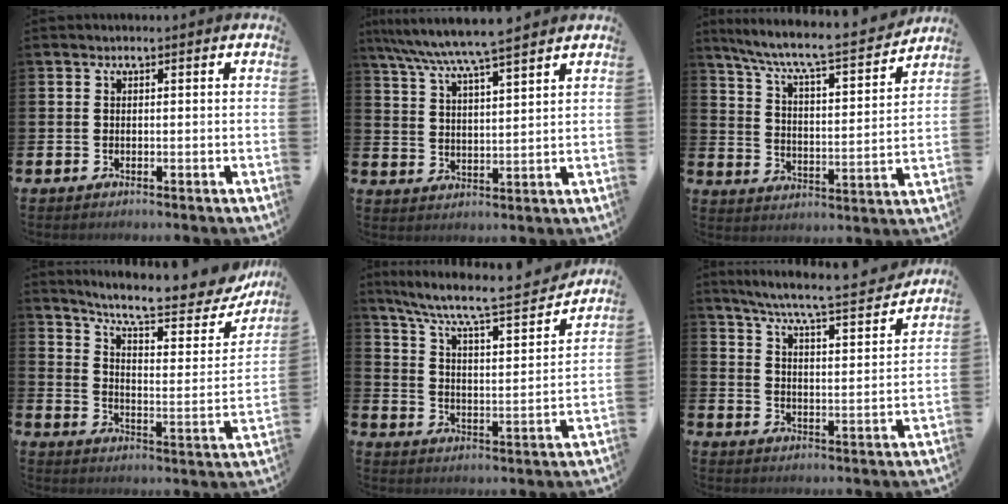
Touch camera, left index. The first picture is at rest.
{"total": 7.6, "force": [7.1, 0.1, 2.8], "torque": [-0.083, -0.031, 0.126]}
{"total": 7.4, "force": [6.7, 0.4, 3.0], "torque": [-0.094, -0.053, 0.110]}
{"total": 9.8, "force": [8.5, 1.9, 4.6], "torque": [-0.106, -0.058, 0.138]}
{"total": 8.1, "force": [7.2, 1.0, 3.6], "torque": [-0.099, -0.052, 0.115]}
{"total": 7.2, "force": [6.7, -0.1, 2.7], "torque": [-0.077, -0.053, 0.111]}